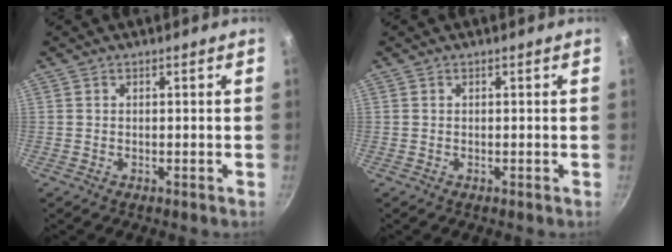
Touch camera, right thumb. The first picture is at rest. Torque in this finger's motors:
{"motor_torque": [0.00, 0.00, -0.02, 0.02, 0.00]}